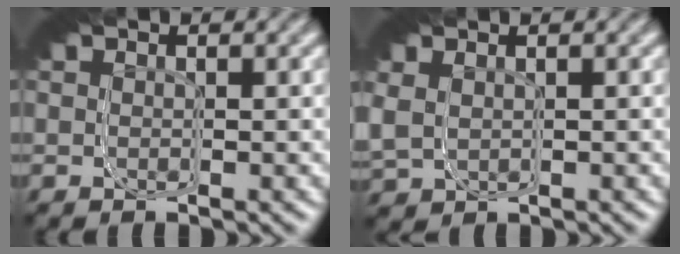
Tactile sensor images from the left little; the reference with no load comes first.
{"total": 4.0, "force": [0.2, 3.6, 1.7], "torque": [-0.052, -0.005, 0.001]}